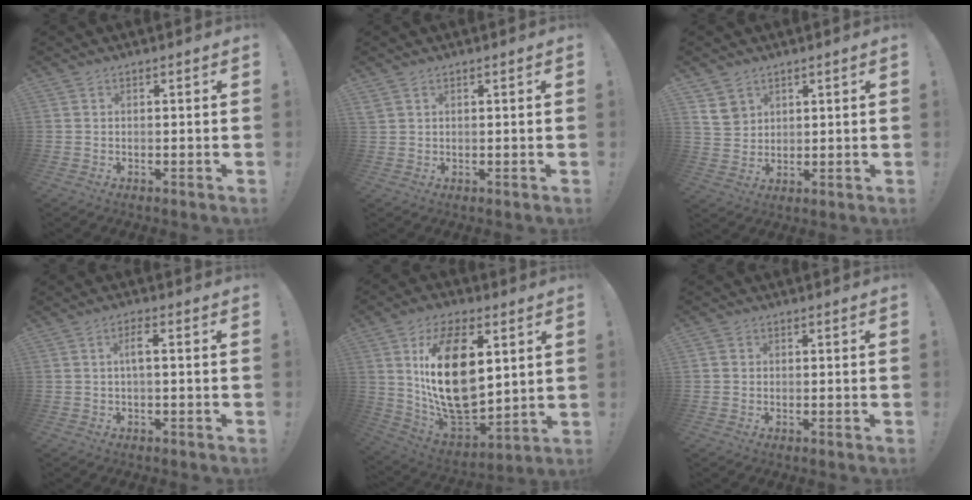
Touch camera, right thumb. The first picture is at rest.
{"total": 1.5, "force": [0.9, 1.0, 0.7], "torque": [-0.017, 0.004, 0.018]}
{"total": 6.3, "force": [3.9, 4.7, 1.4], "torque": [-0.012, -0.025, 0.076]}
{"total": 3.4, "force": [0.2, 0.7, 3.3], "torque": [-0.062, 0.006, -0.003]}
{"total": 23.4, "force": [5.6, 13.2, 18.5], "torque": [-0.347, -0.036, 0.097]}
{"total": 1.6, "force": [0.3, 1.5, 0.4], "torque": [-0.008, 0.004, 0.005]}